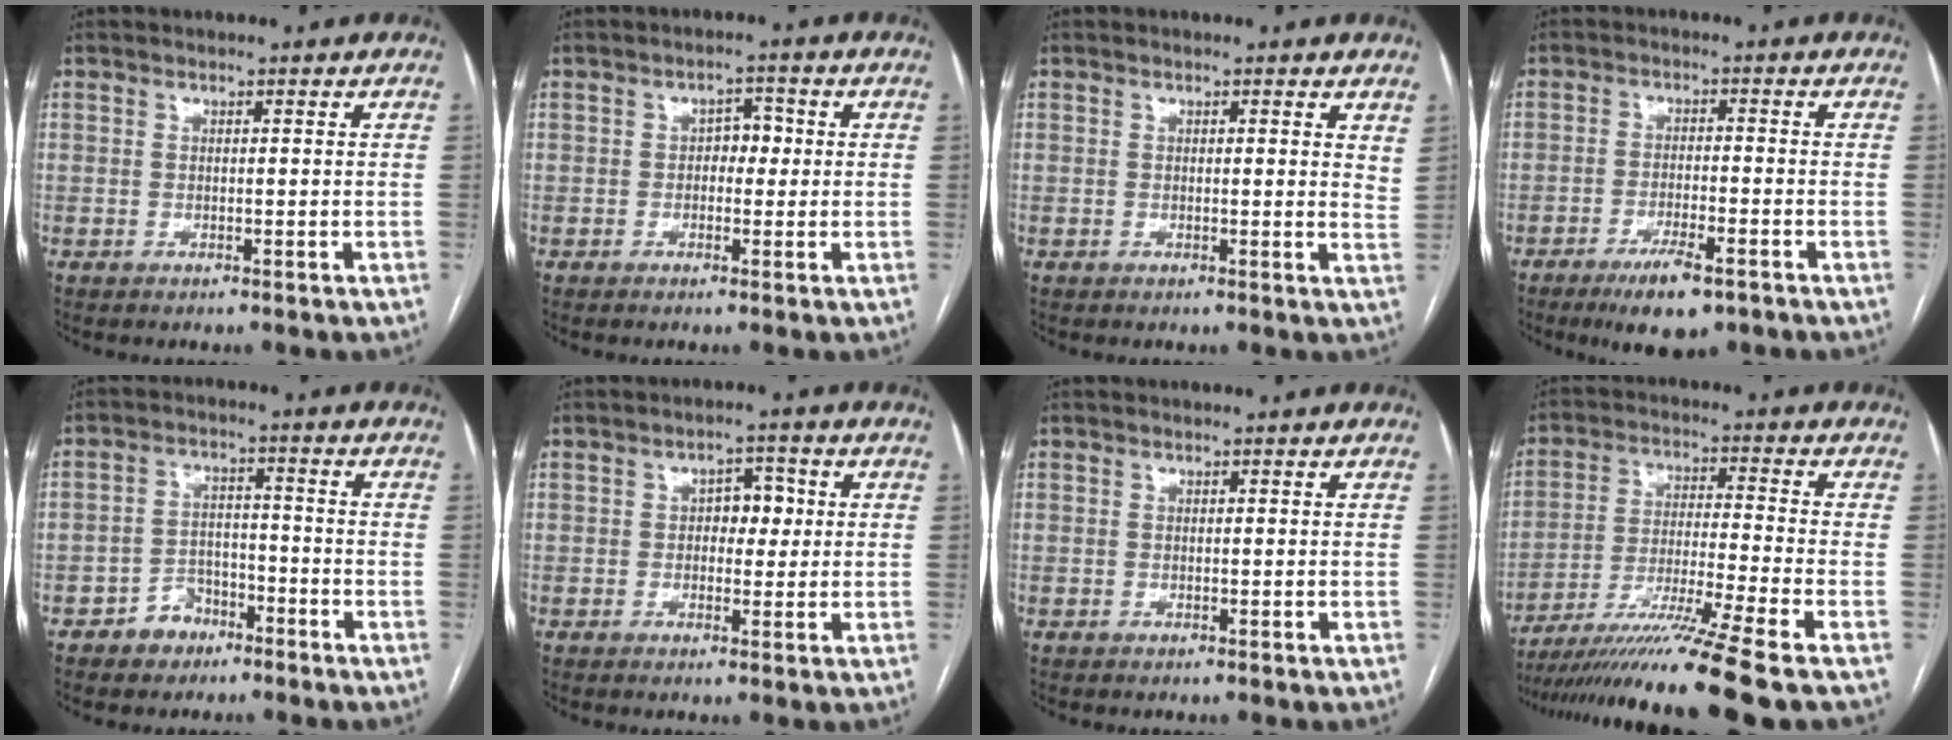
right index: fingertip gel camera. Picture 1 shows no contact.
{"total": 2.9, "force": [0.1, 1.8, 2.2], "torque": [-0.026, 0.014, -0.002]}
{"total": 2.8, "force": [2.2, 0.7, 1.6], "torque": [-0.020, -0.009, 0.013]}
{"total": 7.2, "force": [-4.6, 1.5, 5.3], "torque": [-0.095, -0.012, -0.073]}
{"total": 5.0, "force": [-3.3, 3.5, 1.4], "torque": [-0.023, 0.016, -0.053]}
{"total": 4.1, "force": [0.5, 2.4, 3.2], "torque": [-0.043, 0.013, 0.008]}
{"total": 0.0}
{"total": 15.5, "force": [-12.2, -3.3, 9.0], "torque": [-0.171, -0.039, -0.210]}